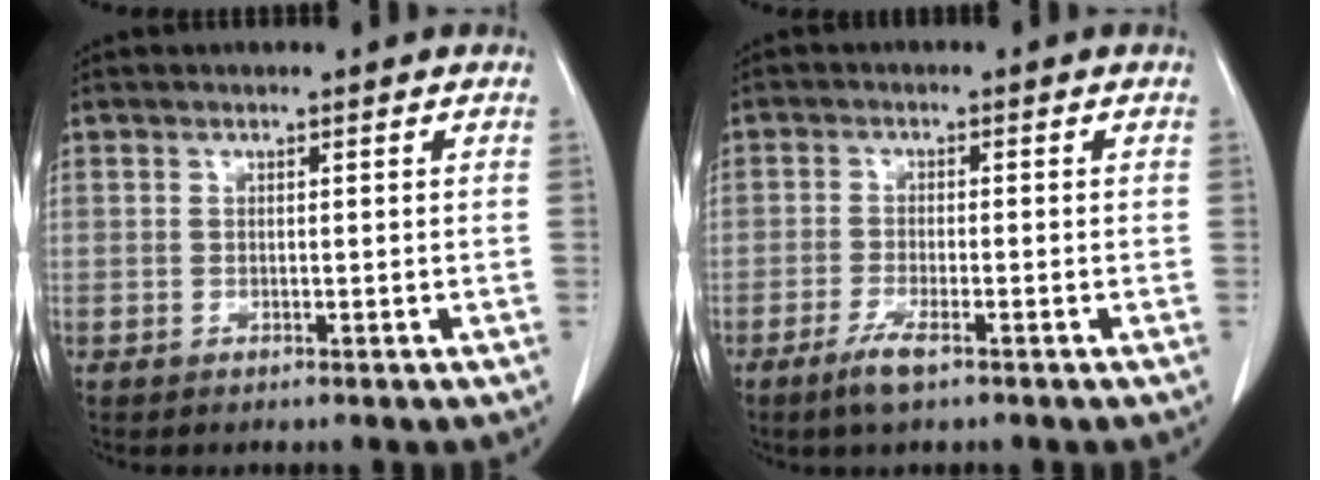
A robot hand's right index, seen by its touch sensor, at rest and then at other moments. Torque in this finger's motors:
{"motor_torque": [0.07, -0.03, -0.11, -0.03]}